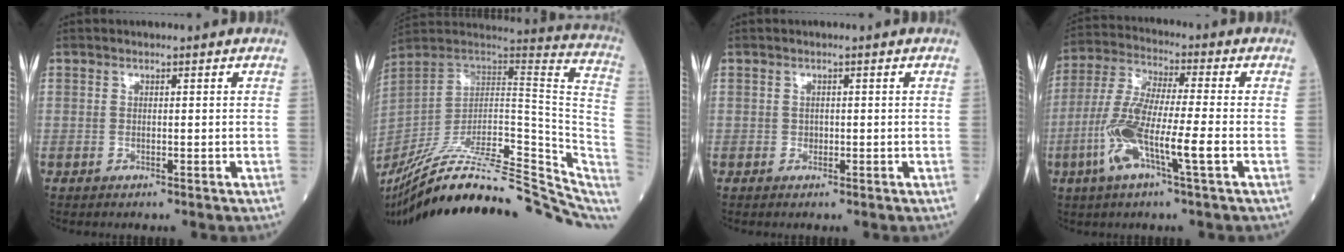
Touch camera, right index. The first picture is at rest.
{"total": 30.9, "force": [-25.2, 5.3, 17.0], "torque": [-0.203, -0.008, -0.374]}
{"total": 0.6, "force": [-0.1, 0.6, 0.2], "torque": [-0.001, 0.002, -0.003]}
{"total": 11.7, "force": [-3.6, 0.8, 11.1], "torque": [-0.233, -0.002, -0.077]}